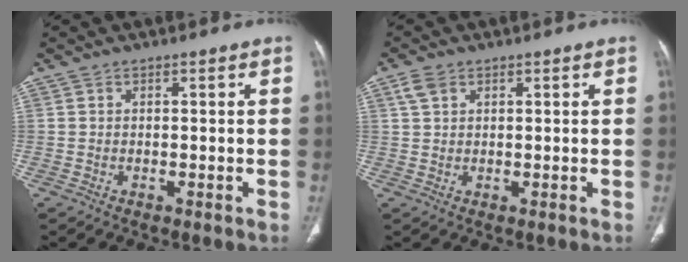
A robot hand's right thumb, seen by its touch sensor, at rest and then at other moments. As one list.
[{"total": 2.7, "force": [1.3, 1.8, 1.5], "torque": [-0.031, 0.006, 0.031]}]